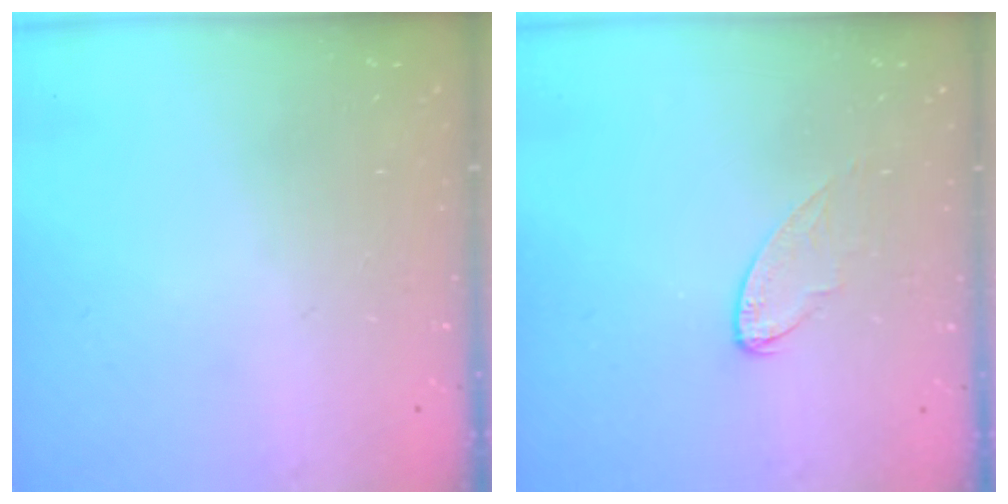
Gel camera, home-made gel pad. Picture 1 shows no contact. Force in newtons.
{"total": 5.8, "press": 5.8, "slide": 0.5}